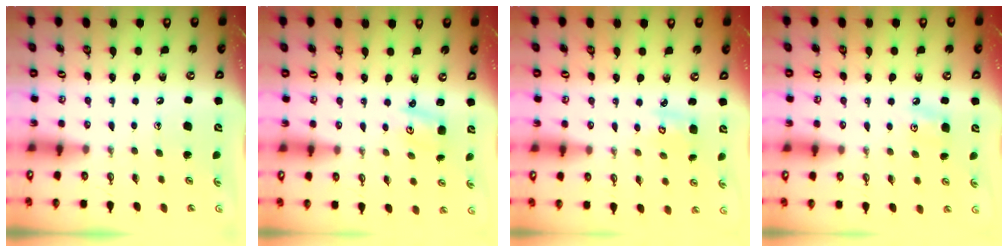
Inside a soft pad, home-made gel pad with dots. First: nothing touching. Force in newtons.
{"total": 2.0, "press": 2.0, "slide": 0.2}
{"total": 2.5, "press": 2.5, "slide": 0.2}
{"total": 4.1, "press": 4.0, "slide": 0.7}